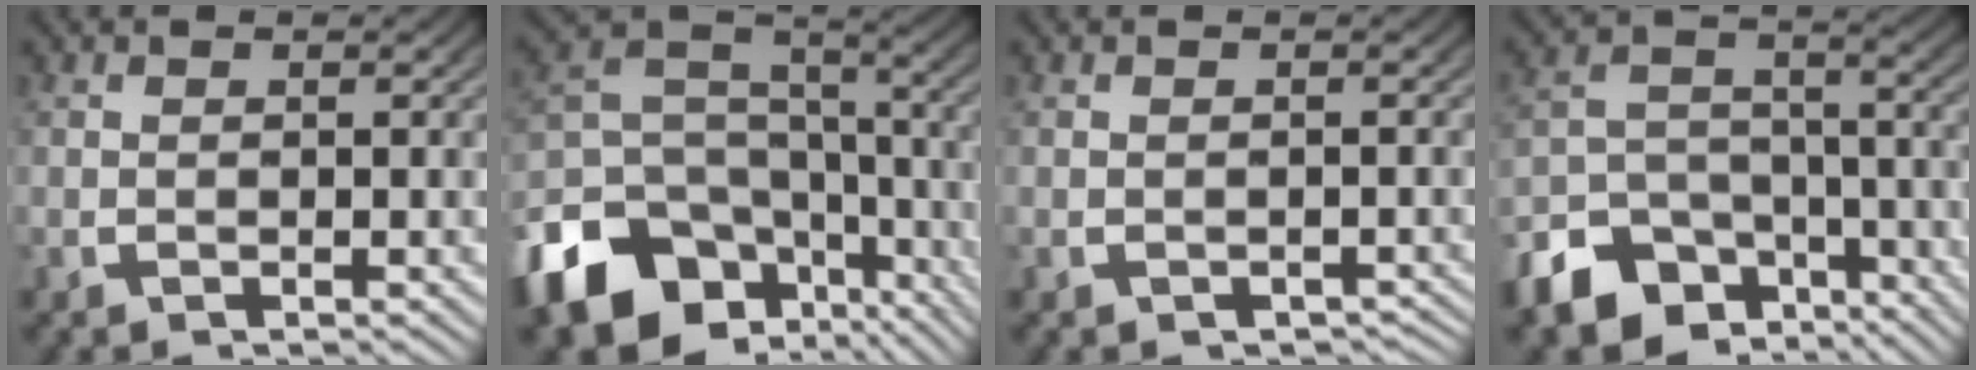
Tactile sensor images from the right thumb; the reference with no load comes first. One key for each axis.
{"total": 14.7, "fx": -7.1, "fy": 9.8, "fz": 8.3, "tx": -0.154, "ty": -0.045, "tz": -0.105}
{"total": 1.9, "fx": -1.8, "fy": 0.6, "fz": 0.4, "tx": -0.002, "ty": 0.001, "tz": -0.022}
{"total": 10.9, "fx": -7.4, "fy": 6.7, "fz": 4.3, "tx": -0.072, "ty": -0.036, "tz": -0.117}